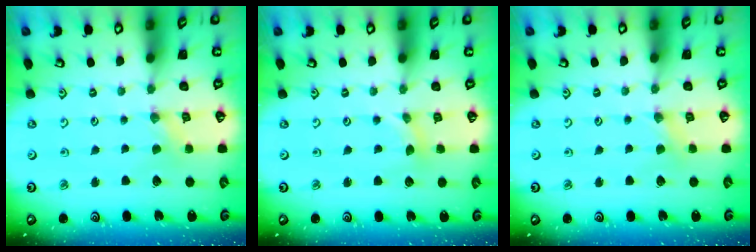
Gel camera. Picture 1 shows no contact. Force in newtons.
{"total": 1.9, "press": 1.9, "slide": 0.4}
{"total": 2.5, "press": 2.4, "slide": 0.4}